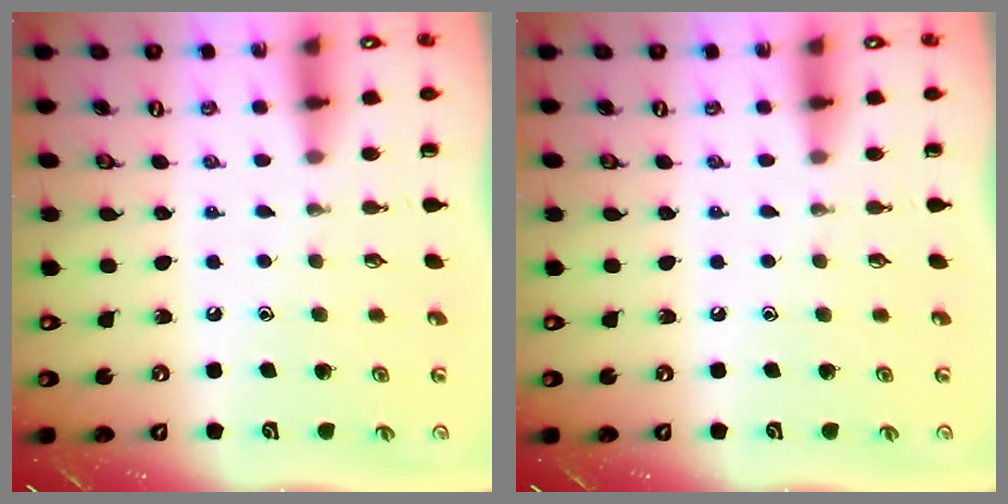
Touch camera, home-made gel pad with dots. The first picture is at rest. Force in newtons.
{"total": 0.0}